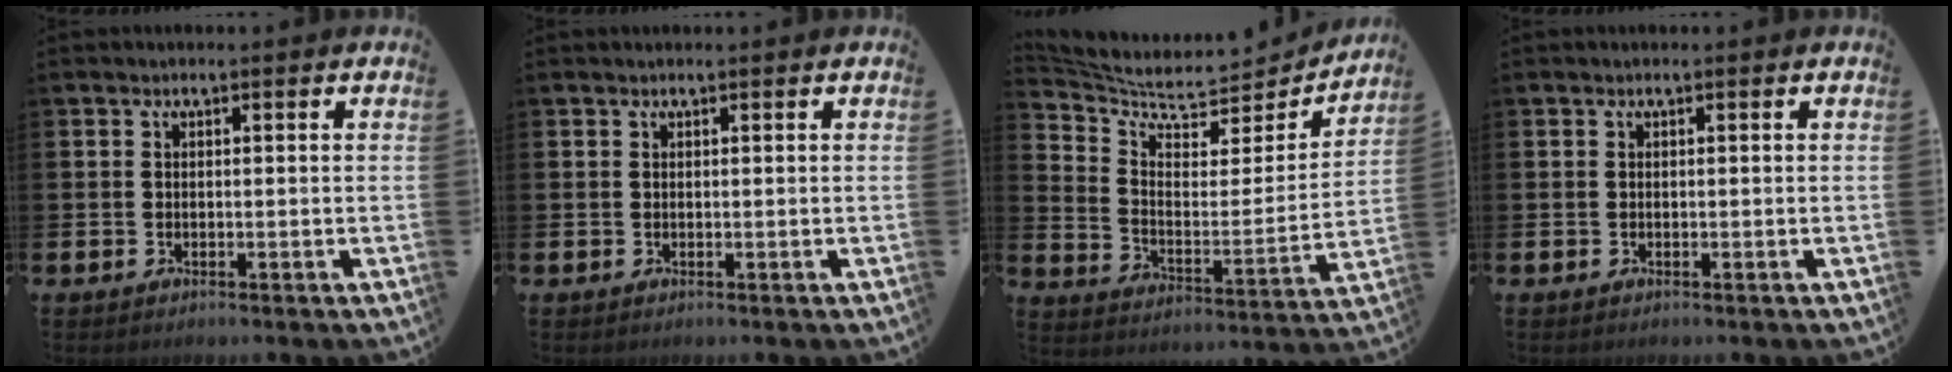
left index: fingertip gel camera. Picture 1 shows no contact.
{"total": 0.0}
{"total": 7.2, "force": [6.4, 2.5, 2.3], "torque": [-0.082, -0.055, 0.107]}
{"total": 0.0}